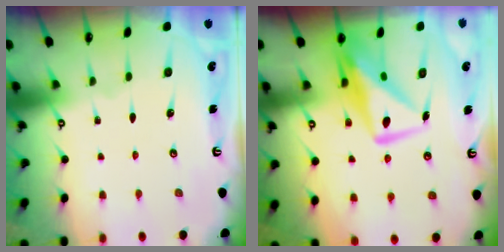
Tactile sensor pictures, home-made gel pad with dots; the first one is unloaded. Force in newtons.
{"total": 10.7, "press": 10.7, "slide": 0.9}